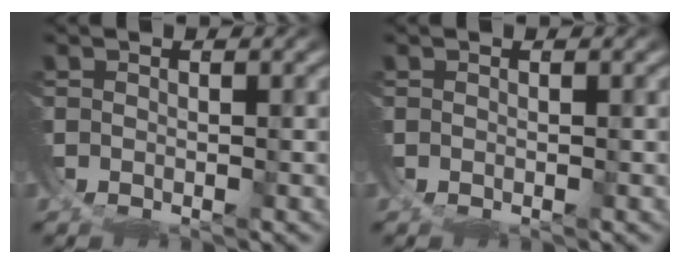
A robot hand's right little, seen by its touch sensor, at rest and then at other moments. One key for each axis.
{"total": 0.0}